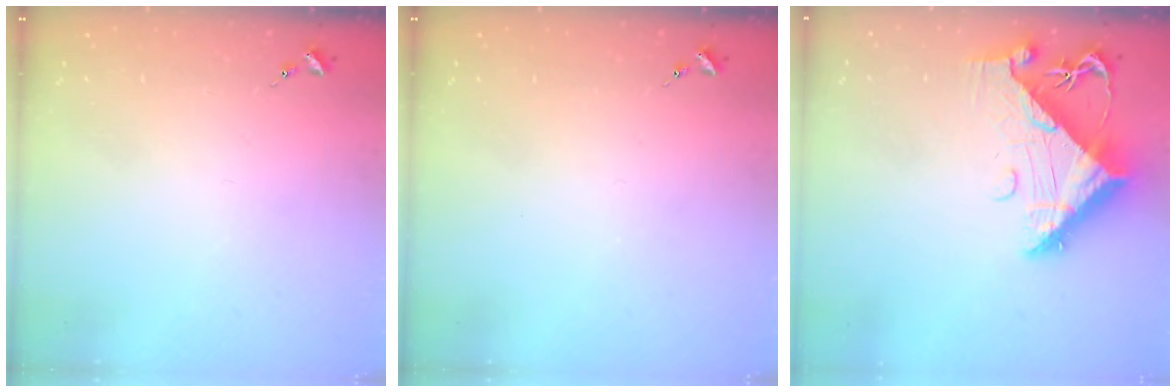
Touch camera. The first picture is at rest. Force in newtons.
{"total": 0.0}
{"total": 12.6, "press": 12.5, "slide": 1.3}